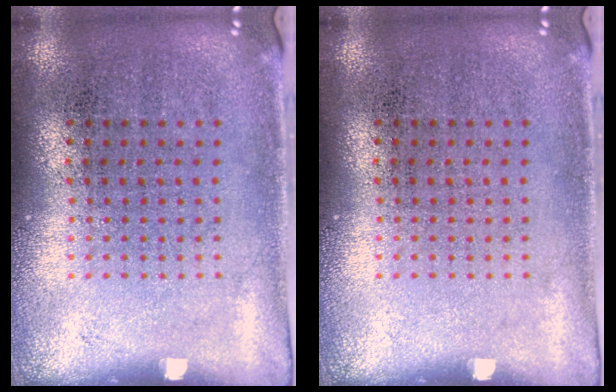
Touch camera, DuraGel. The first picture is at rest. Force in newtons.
{"total": 0.0}